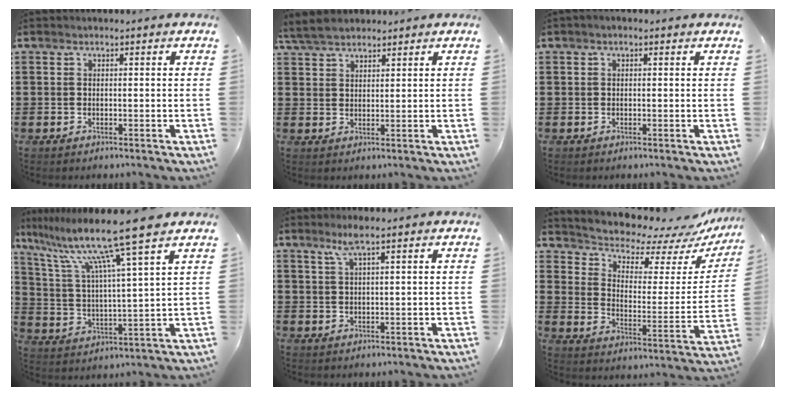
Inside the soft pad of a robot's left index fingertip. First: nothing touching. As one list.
[{"total": 4.1, "force": [3.6, 1.3, 1.4], "torque": [-0.039, 0.002, 0.069]}, {"total": 0.5, "force": [0.0, 0.2, 0.4], "torque": [-0.008, 0.002, 0.000]}, {"total": 12.6, "force": [9.6, -0.5, 8.1], "torque": [-0.182, -0.050, 0.152]}, {"total": 3.2, "force": [1.9, 0.2, 2.6], "torque": [-0.056, 0.003, 0.033]}, {"total": 6.3, "force": [6.0, 1.6, 1.1], "torque": [-0.051, -0.055, 0.101]}]